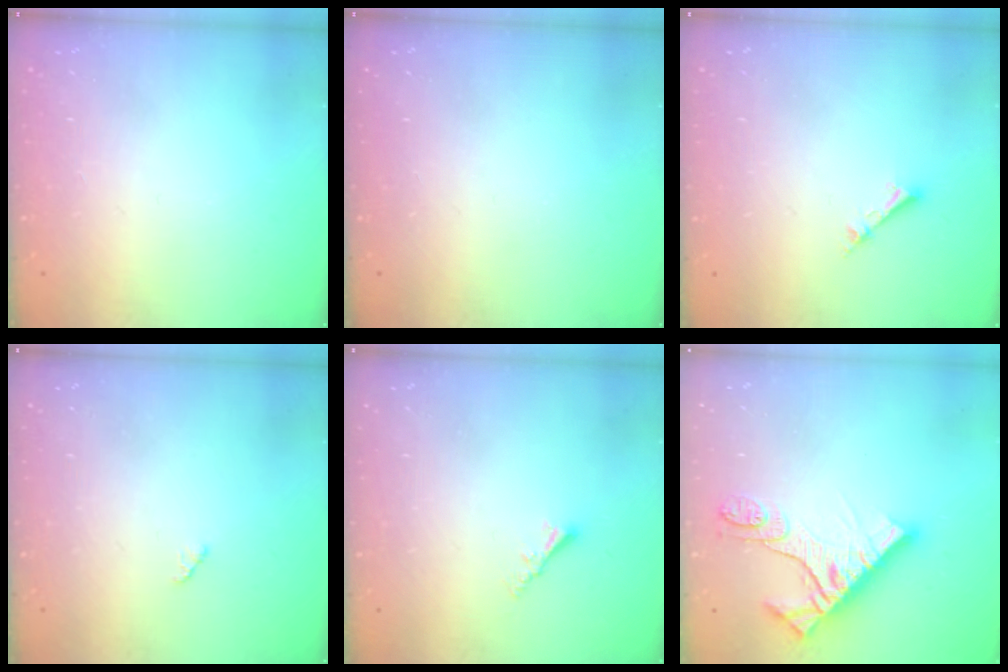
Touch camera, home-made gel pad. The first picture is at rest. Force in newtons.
{"total": 0.0}
{"total": 2.1, "press": 2.1, "slide": 0.3}
{"total": 2.8, "press": 2.8, "slide": 0.4}
{"total": 2.0, "press": 2.0, "slide": 0.3}
{"total": 13.6, "press": 13.5, "slide": 1.5}